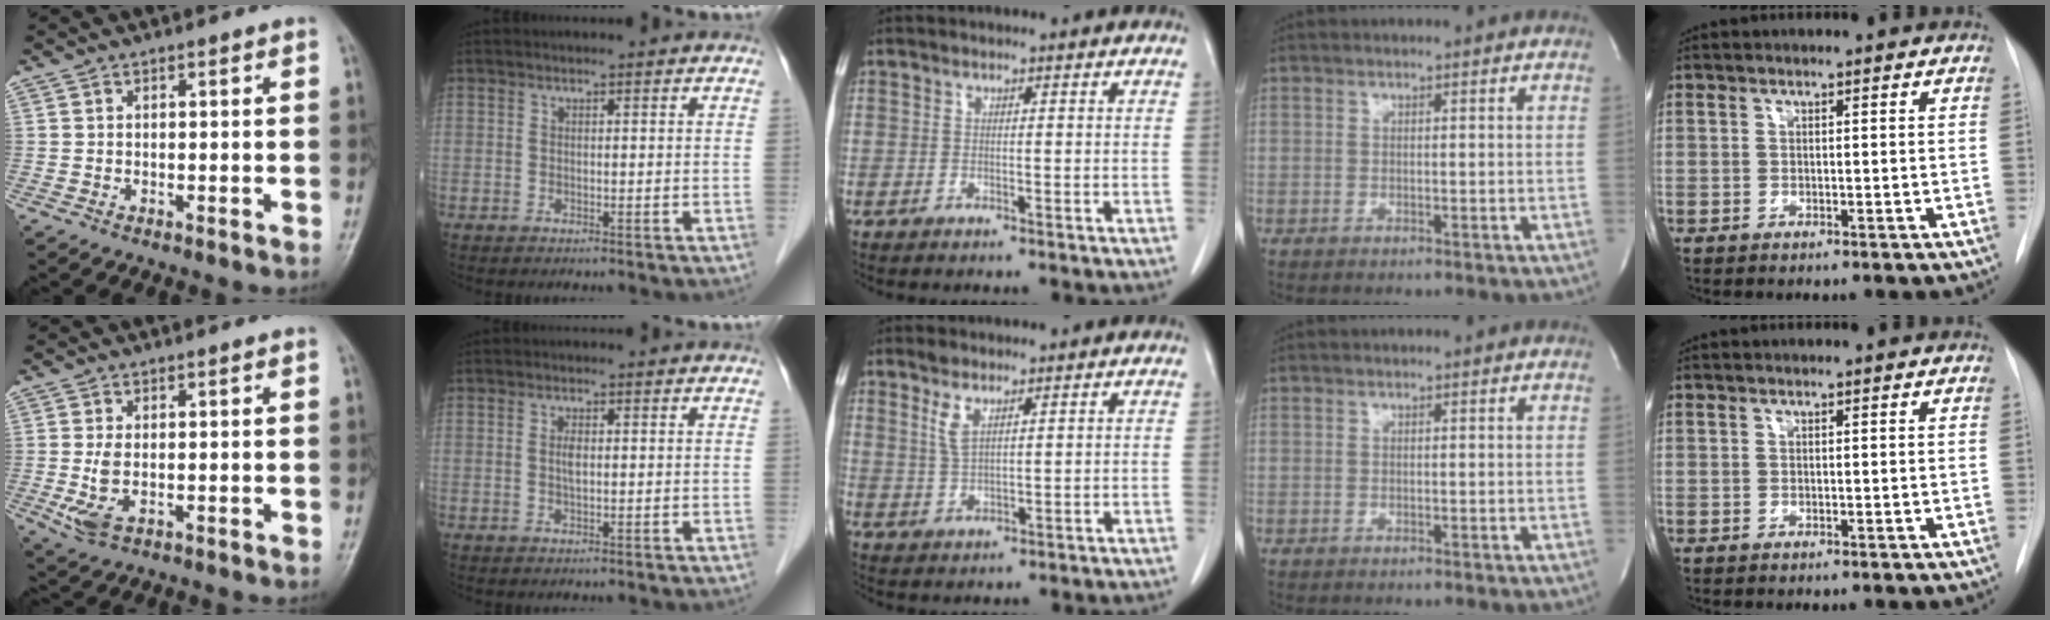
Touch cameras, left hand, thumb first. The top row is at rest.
{"thumb": {"total": 4.4, "force": [-0.7, 2.1, 3.8], "torque": [-0.090, -0.005, -0.006]}, "index": {"total": 1.4, "force": [0.0, 0.5, 1.3], "torque": [-0.026, -0.002, 0.001]}, "middle": {"total": 3.5, "force": [2.0, 1.2, 2.5], "torque": [-0.061, 0.001, 0.047]}}